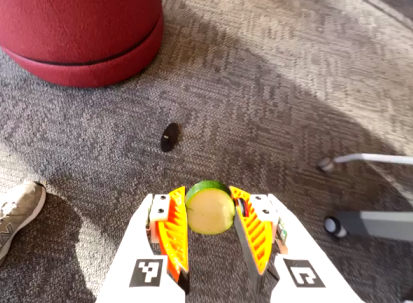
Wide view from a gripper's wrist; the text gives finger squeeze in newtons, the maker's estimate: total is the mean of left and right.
{"total": 9.5, "left": 9.5, "right": 9.6}